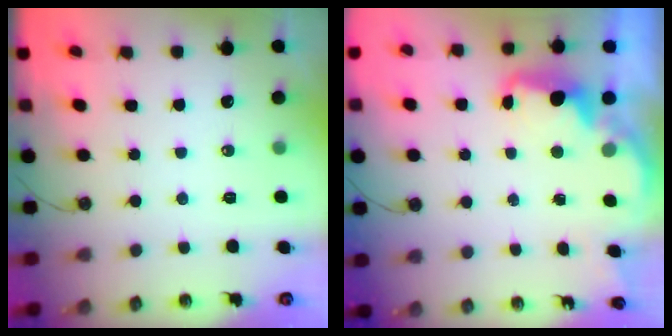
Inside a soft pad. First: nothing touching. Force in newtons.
{"total": 2.1, "press": 2.0, "slide": 0.6}